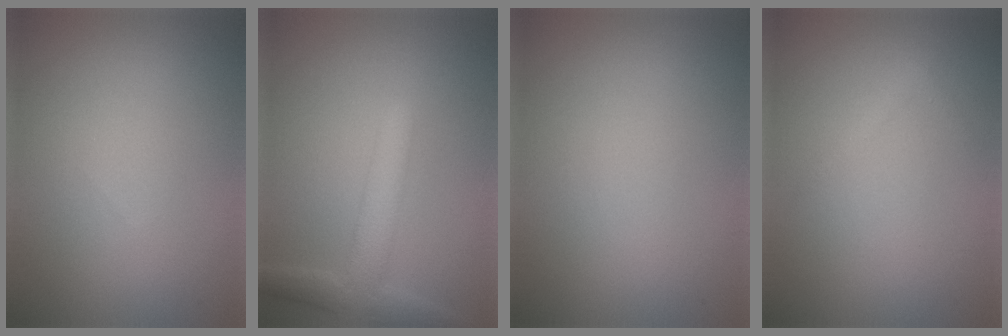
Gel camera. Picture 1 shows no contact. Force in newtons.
{"total": 4.0, "press": 3.9, "slide": 0.3}
{"total": 0.0}
{"total": 0.9, "press": 0.9, "slide": 0.0}